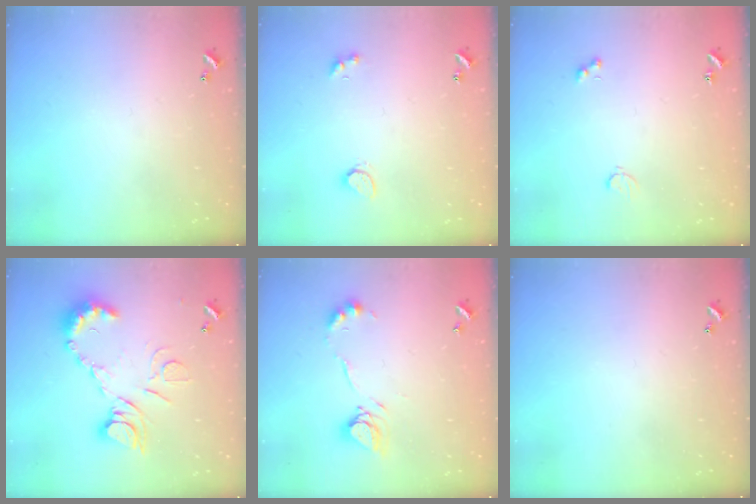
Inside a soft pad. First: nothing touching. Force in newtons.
{"total": 3.2, "press": 2.7, "slide": 1.7}
{"total": 2.3, "press": 2.1, "slide": 0.8}
{"total": 14.0, "press": 13.9, "slide": 1.3}
{"total": 12.5, "press": 12.5, "slide": 1.1}
{"total": 0.0}